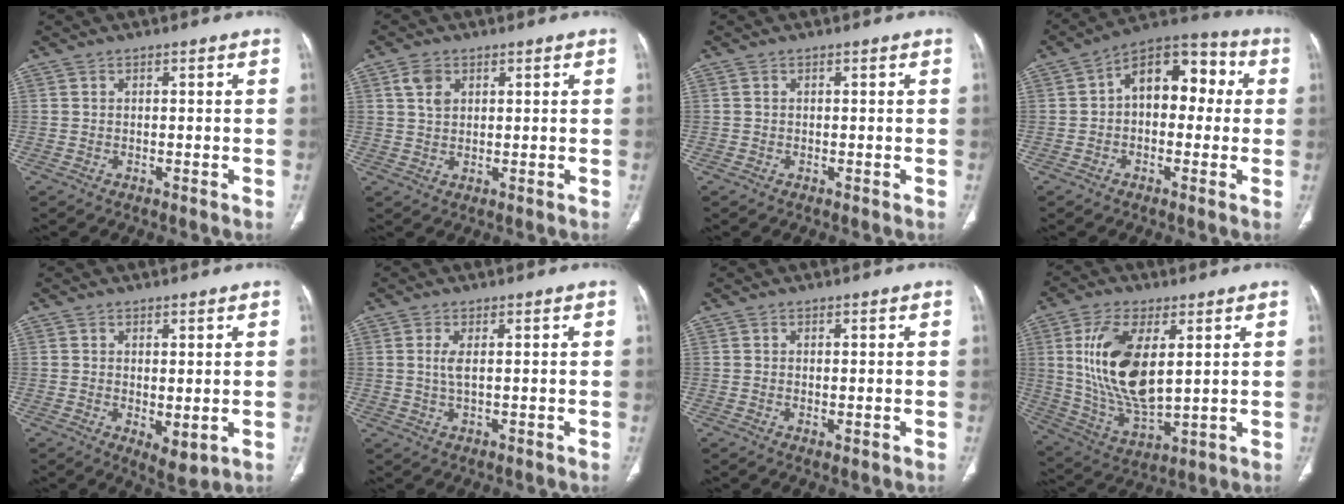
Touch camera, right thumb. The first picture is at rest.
{"total": 3.6, "force": [1.6, 2.5, 2.1], "torque": [-0.033, -0.002, 0.034]}
{"total": 0.0}
{"total": 13.1, "force": [1.4, 8.3, 10.0], "torque": [-0.103, 0.041, 0.004]}
{"total": 4.1, "force": [-0.3, 1.9, 3.6], "torque": [-0.052, -0.016, 0.007]}
{"total": 2.5, "force": [0.5, 0.7, 2.3], "torque": [-0.059, -0.002, 0.015]}
{"total": 1.0, "force": [-0.1, 0.4, 0.9], "torque": [-0.022, -0.006, 0.002]}
{"total": 17.0, "force": [3.9, 8.0, 14.5], "torque": [-0.280, -0.023, 0.086]}